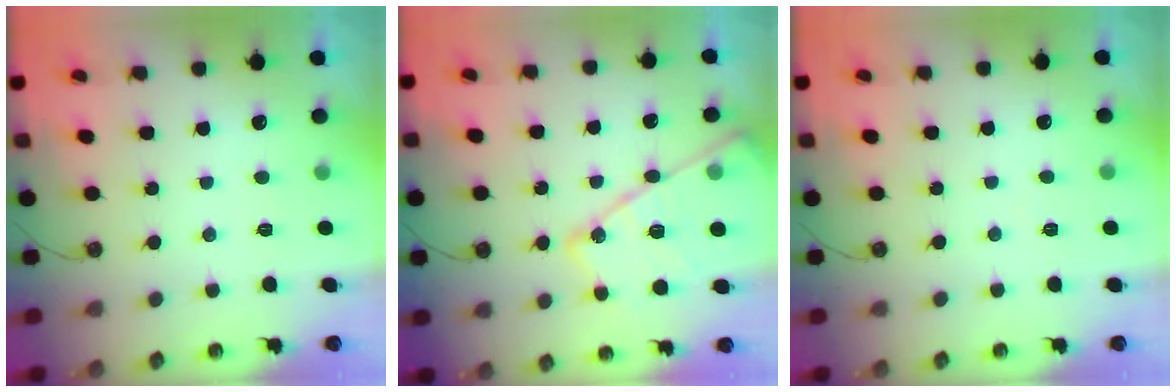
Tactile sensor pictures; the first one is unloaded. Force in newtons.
{"total": 19.6, "press": 19.5, "slide": 1.9}
{"total": 3.2, "press": 3.2, "slide": 0.5}